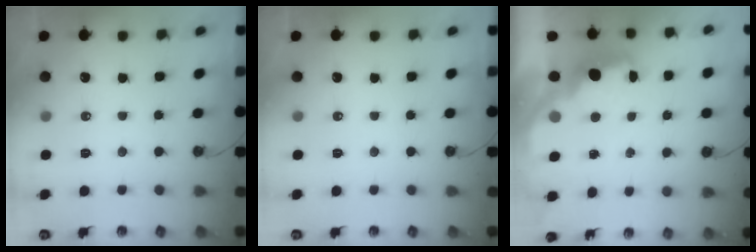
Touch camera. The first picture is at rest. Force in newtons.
{"total": 0.0}
{"total": 2.5, "press": 2.4, "slide": 0.7}